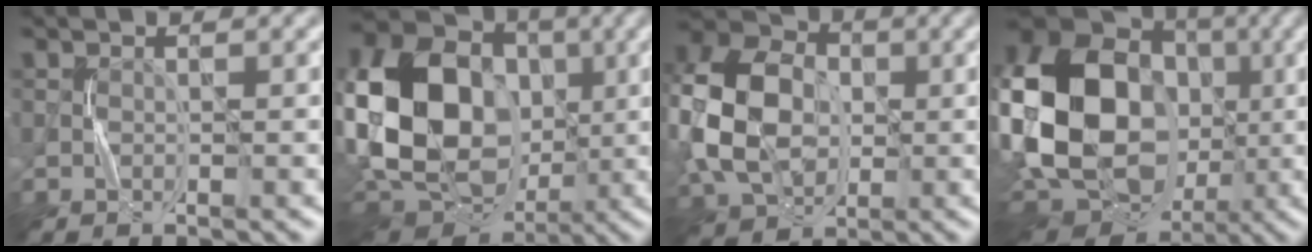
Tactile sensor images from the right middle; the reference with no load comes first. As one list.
[{"total": 18.8, "force": [0.3, 14.4, 12.1], "torque": [-0.245, 0.011, 0.002]}, {"total": 13.0, "force": [-0.4, 9.5, 8.8], "torque": [-0.211, 0.011, -0.018]}, {"total": 21.6, "force": [-1.3, 16.7, 13.7], "torque": [-0.274, 0.009, -0.052]}]